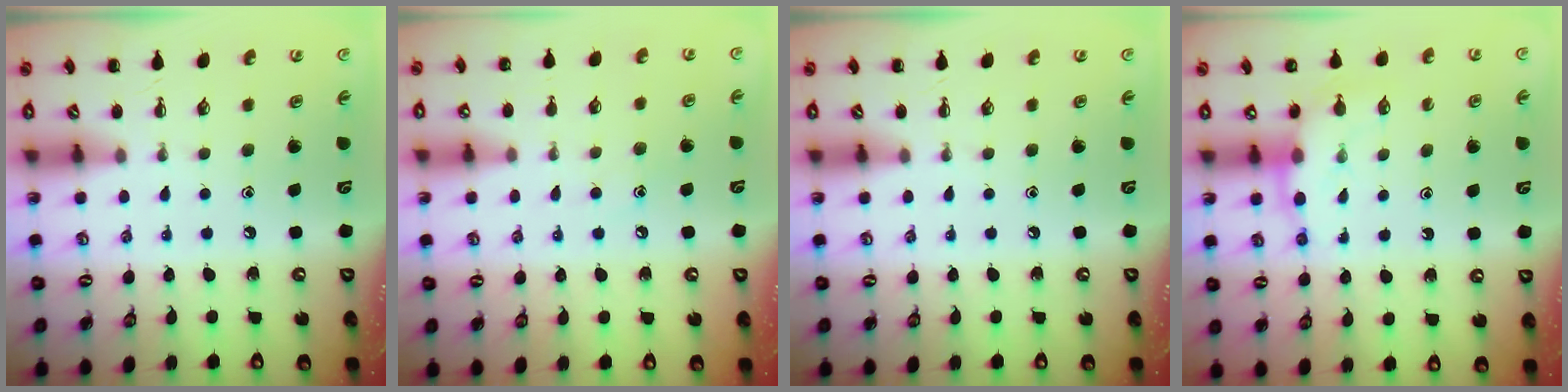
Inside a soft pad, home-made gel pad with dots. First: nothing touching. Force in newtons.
{"total": 6.6, "press": 6.4, "slide": 1.8}
{"total": 0.0}
{"total": 8.3, "press": 8.2, "slide": 1.6}